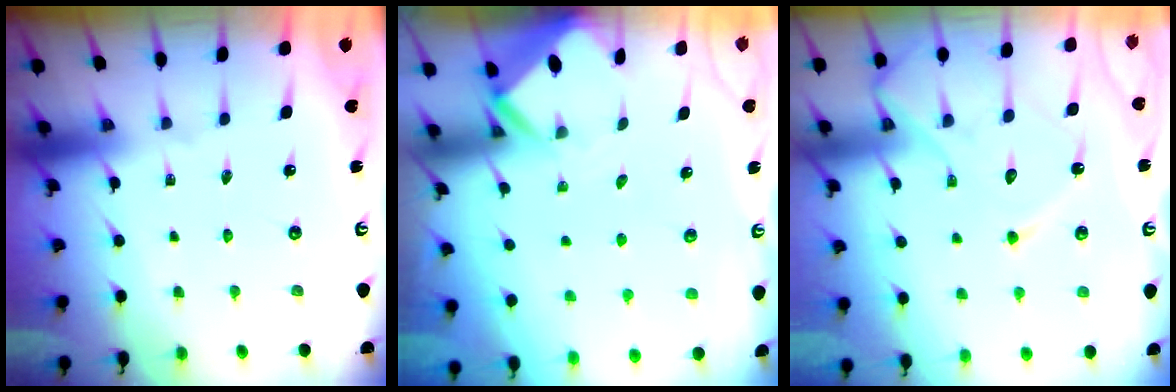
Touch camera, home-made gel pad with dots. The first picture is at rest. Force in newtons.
{"total": 3.0, "press": 3.0, "slide": 0.2}
{"total": 14.0, "press": 13.9, "slide": 1.3}